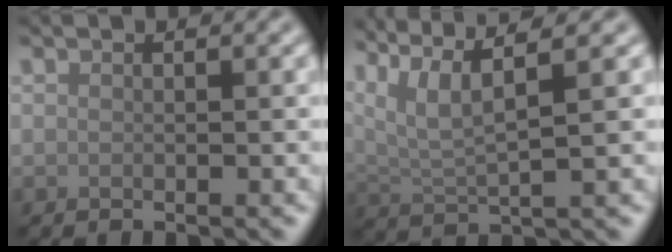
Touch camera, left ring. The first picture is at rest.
{"total": 6.9, "force": [4.4, 1.5, 5.1], "torque": [-0.108, 0.015, 0.079]}